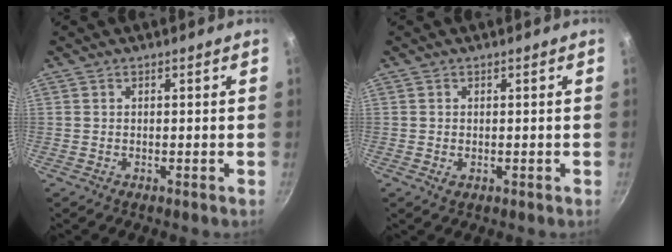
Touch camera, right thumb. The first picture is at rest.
{"total": 1.0, "force": [-0.1, 0.8, 0.6], "torque": [-0.008, -0.003, -0.002]}